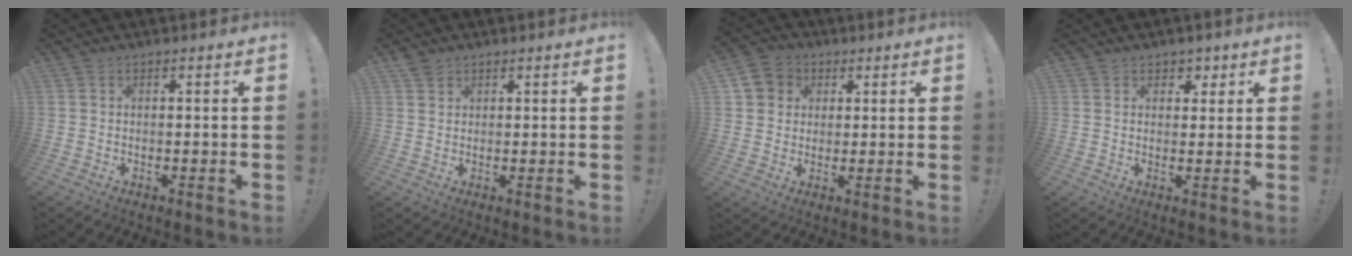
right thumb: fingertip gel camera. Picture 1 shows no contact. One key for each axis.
{"total": 2.1, "fx": 1.7, "fy": 1.1, "fz": 0.7, "tx": -0.006, "ty": -0.009, "tz": 0.031}
{"total": 7.0, "fx": 2.2, "fy": 6.3, "fz": 1.9, "tx": -0.031, "ty": -0.006, "tz": 0.045}
{"total": 3.3, "fx": 1.7, "fy": 2.7, "fz": 0.7, "tx": 0.004, "ty": -0.007, "tz": 0.028}